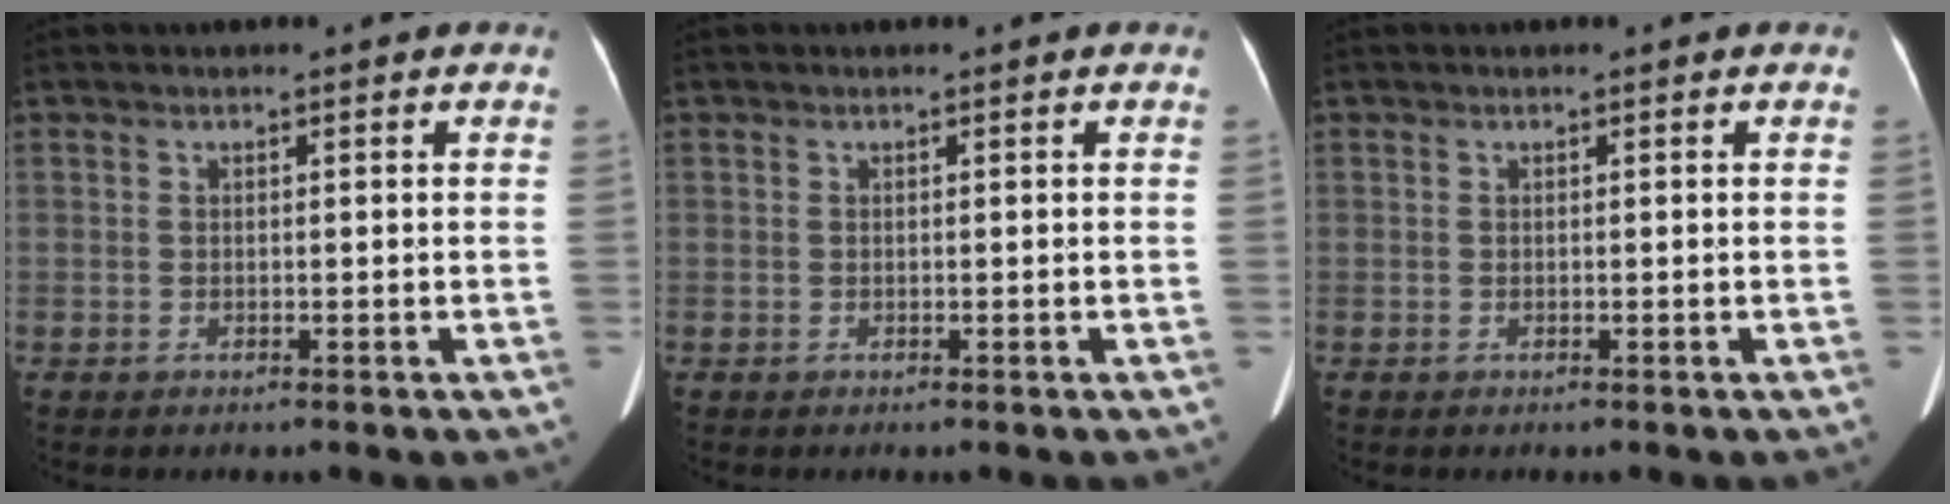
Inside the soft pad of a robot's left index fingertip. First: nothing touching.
{"total": 0.0}
{"total": 0.0}